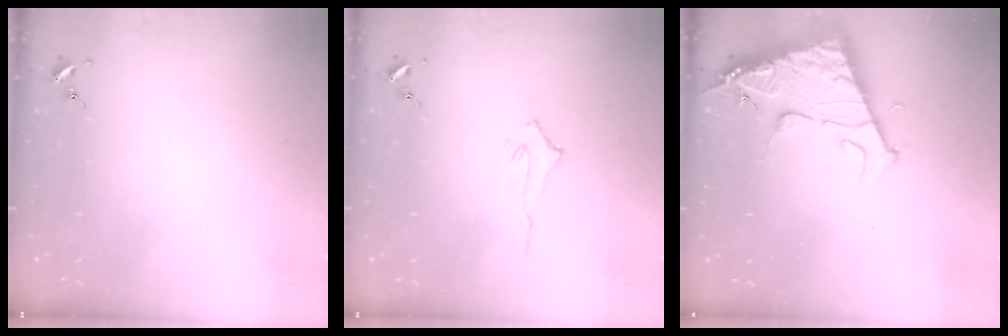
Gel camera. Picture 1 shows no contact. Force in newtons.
{"total": 4.3, "press": 4.2, "slide": 0.5}
{"total": 13.0, "press": 12.9, "slide": 1.3}